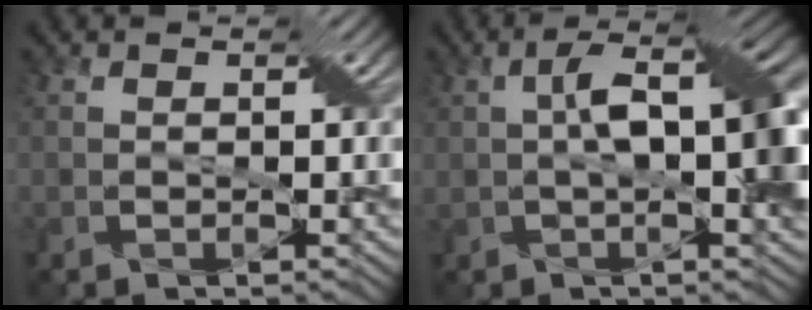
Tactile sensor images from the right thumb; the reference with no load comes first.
{"total": 9.9, "force": [0.6, 4.0, 9.1], "torque": [-0.153, 0.015, 0.009]}